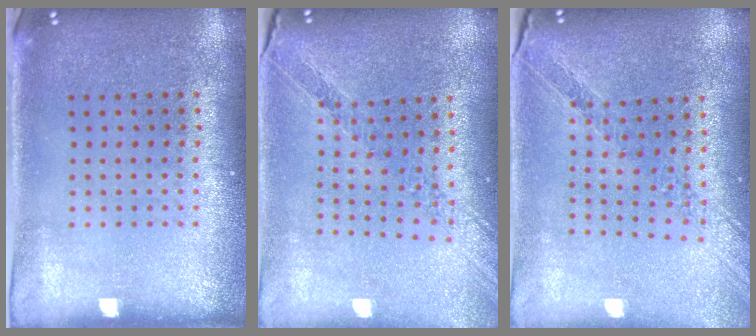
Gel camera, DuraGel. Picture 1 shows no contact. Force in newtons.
{"total": 1.1, "press": 1.1, "slide": 0.2}
{"total": 1.1, "press": 1.1, "slide": 0.2}